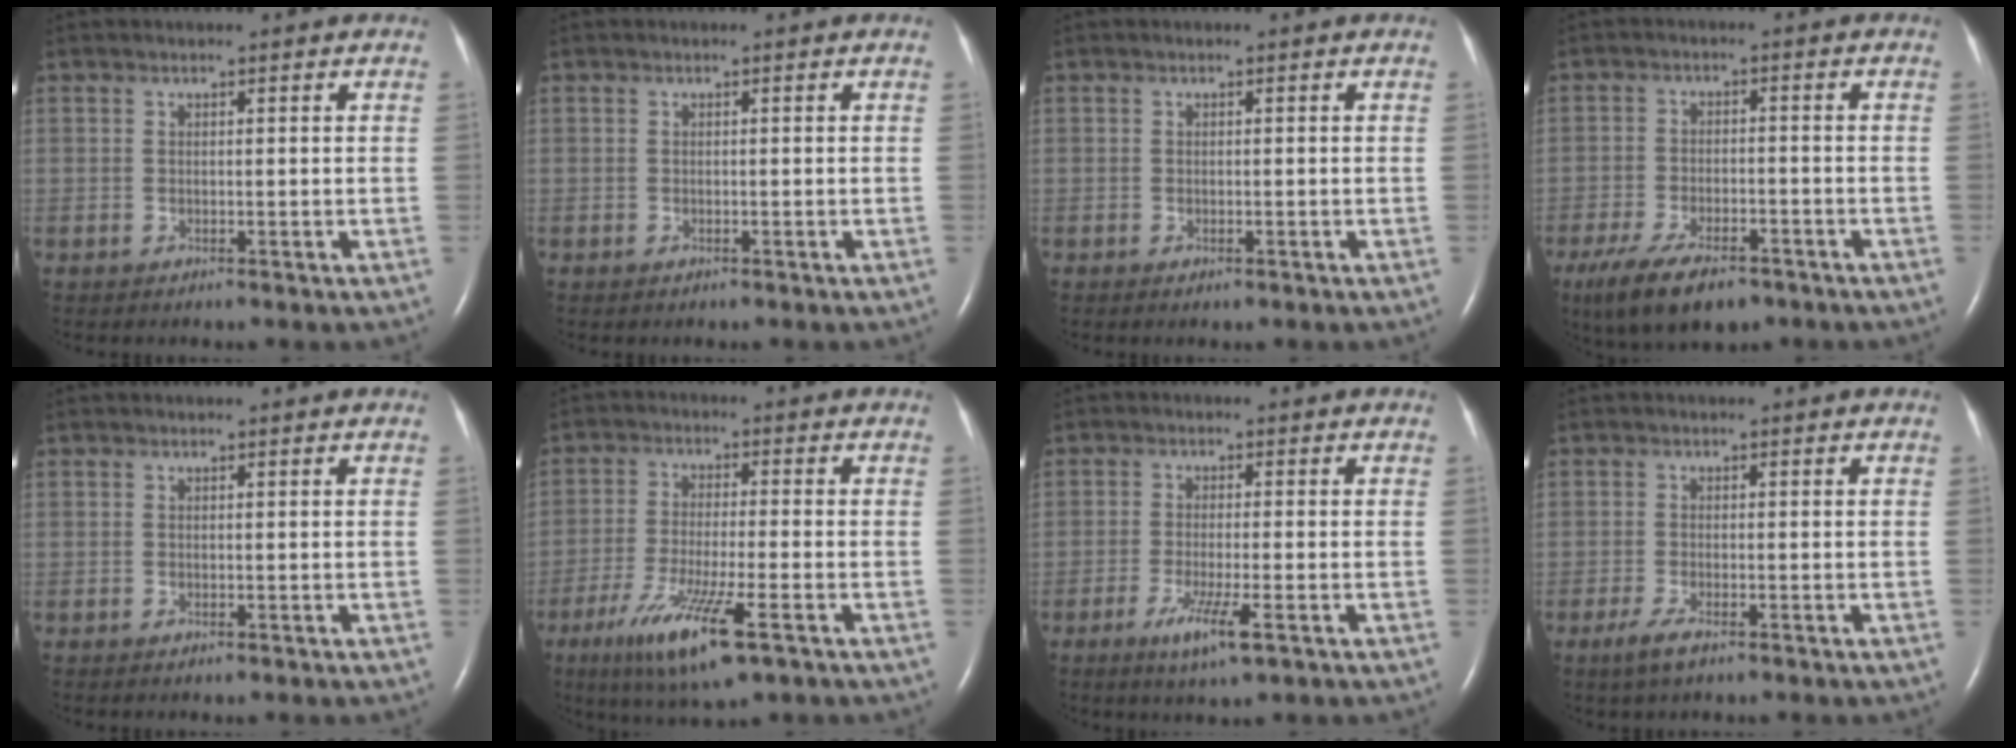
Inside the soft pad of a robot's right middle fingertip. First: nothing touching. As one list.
[{"total": 0.0}, {"total": 0.8, "force": [-0.5, 0.3, 0.5], "torque": [-0.012, -0.002, -0.003]}, {"total": 10.4, "force": [-7.2, 3.9, 6.4], "torque": [-0.115, -0.011, -0.118]}, {"total": 0.0}, {"total": 11.6, "force": [-6.1, 1.3, 9.9], "torque": [-0.191, -0.033, -0.102]}, {"total": 5.7, "force": [-2.8, 0.3, 4.9], "torque": [-0.097, -0.015, -0.049]}, {"total": 2.8, "force": [-1.7, 0.6, 2.1], "torque": [-0.051, -0.005, -0.035]}]